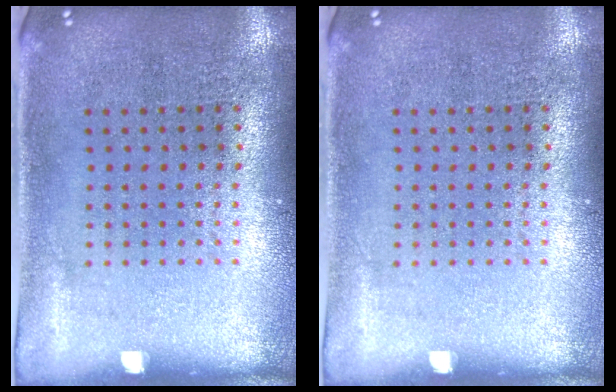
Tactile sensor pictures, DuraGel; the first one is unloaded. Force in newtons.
{"total": 0.0}